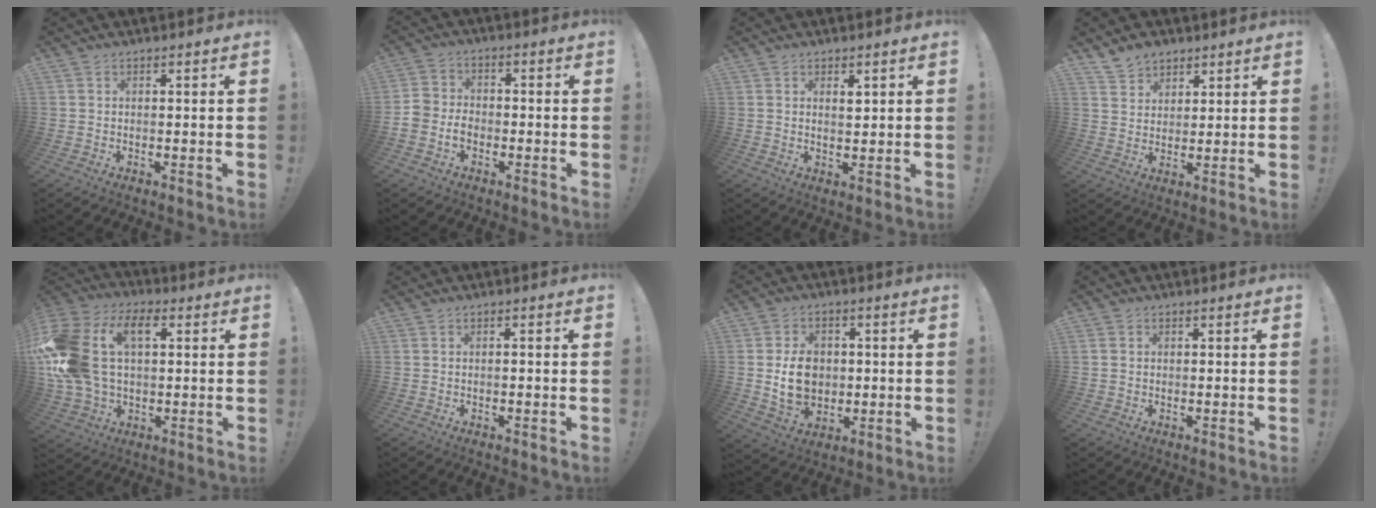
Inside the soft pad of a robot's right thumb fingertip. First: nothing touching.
{"total": 4.9, "force": [-2.4, 3.9, 1.8], "torque": [-0.034, 0.008, -0.047]}
{"total": 2.3, "force": [1.5, 1.0, 1.5], "torque": [-0.001, -0.013, 0.020]}
{"total": 6.7, "force": [5.1, 4.1, 1.2], "torque": [-0.023, -0.030, 0.099]}
{"total": 22.5, "force": [4.3, 15.1, 16.2], "torque": [-0.326, 0.000, 0.075]}
{"total": 1.0, "force": [-0.6, -0.2, 0.8], "torque": [-0.017, 0.002, -0.011]}
{"total": 11.3, "force": [0.3, 9.1, 6.7], "torque": [-0.112, 0.002, 0.009]}
{"total": 1.1, "force": [0.1, 1.0, 0.3], "torque": [-0.007, 0.006, 0.003]}